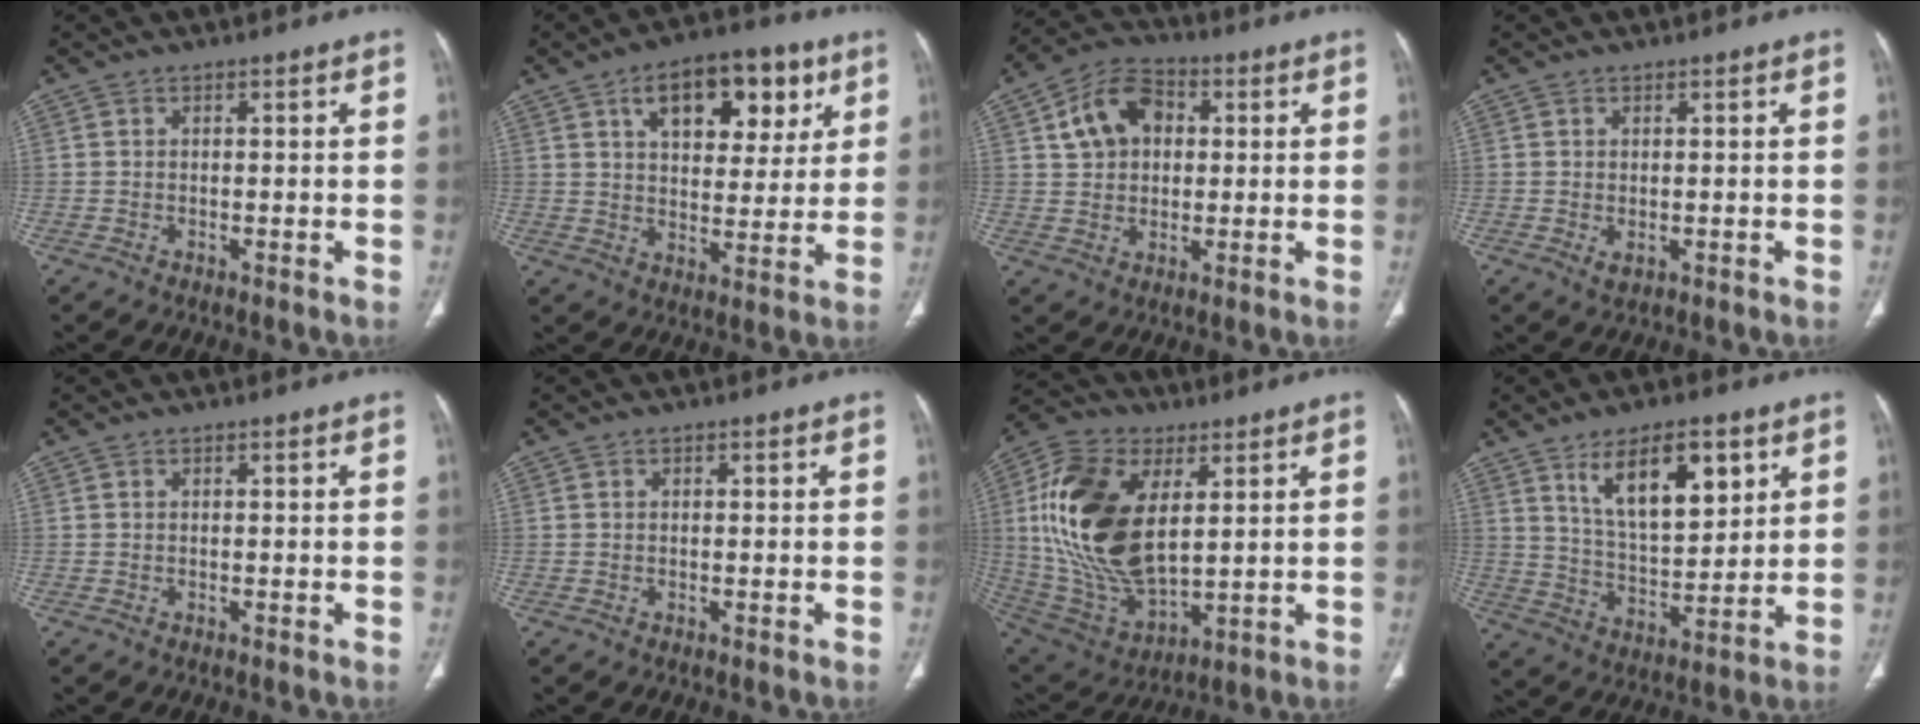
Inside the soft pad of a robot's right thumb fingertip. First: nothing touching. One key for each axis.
{"total": 16.6, "fx": 7.5, "fy": 9.1, "fz": 11.7, "tx": -0.125, "ty": -0.012, "tz": 0.115}
{"total": 11.0, "fx": 2.8, "fy": 8.0, "fz": 7.0, "tx": -0.099, "ty": 0.011, "tz": 0.042}
{"total": 1.6, "fx": -0.3, "fy": 1.0, "fz": 1.3, "tx": -0.024, "ty": -0.004, "tz": 0.002}
{"total": 0.0}
{"total": 0.0}
{"total": 22.9, "fx": 5.1, "fy": 12.7, "fz": 18.4, "tx": -0.359, "ty": -0.023, "tz": 0.101}
{"total": 14.5, "fx": 7.2, "fy": 6.3, "fz": 10.9, "tx": -0.155, "ty": -0.039, "tz": 0.134}